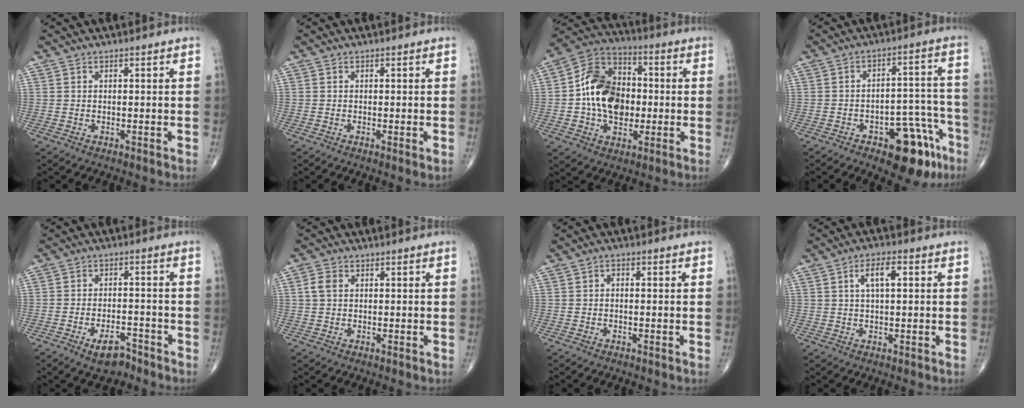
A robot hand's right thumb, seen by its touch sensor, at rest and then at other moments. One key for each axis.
{"total": 1.0, "fx": -0.2, "fy": 0.0, "fz": 0.9, "tx": -0.015, "ty": -0.003, "tz": -0.003}
{"total": 16.1, "fx": -0.7, "fy": 11.6, "fz": 11.2, "tx": -0.164, "ty": 0.030, "tz": -0.016}
{"total": 13.4, "fx": -7.5, "fy": 6.2, "fz": 9.2, "tx": -0.074, "ty": 0.060, "tz": -0.095}
{"total": 5.3, "fx": -3.6, "fy": 2.4, "fz": 3.0, "tx": -0.043, "ty": 0.022, "tz": -0.056}
{"total": 2.6, "fx": 0.5, "fy": 1.9, "fz": 1.7, "tx": -0.038, "ty": 0.007, "tz": 0.008}
{"total": 0.9, "fx": 0.0, "fy": 0.6, "fz": 0.7, "tx": -0.004, "ty": 0.001, "tz": -0.007}
{"total": 4.9, "fx": 1.4, "fy": 1.8, "fz": 4.4, "tx": -0.073, "ty": 0.004, "tz": 0.023}